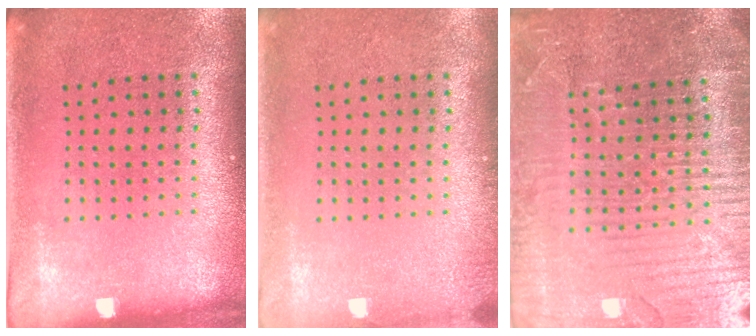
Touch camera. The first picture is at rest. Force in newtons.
{"total": 0.8, "press": 0.8, "slide": 0.1}
{"total": 5.0, "press": 4.7, "slide": 1.9}